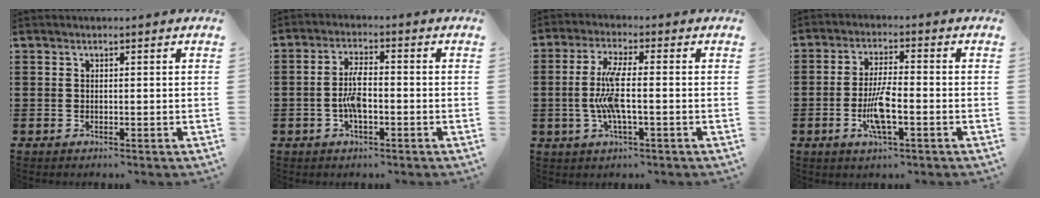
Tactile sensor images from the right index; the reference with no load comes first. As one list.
[{"total": 4.9, "force": [-1.1, 1.6, 4.5], "torque": [-0.101, 0.000, -0.027]}, {"total": 6.9, "force": [-1.1, 1.3, 6.6], "torque": [-0.152, -0.014, -0.031]}, {"total": 6.2, "force": [-2.0, 1.1, 5.8], "torque": [-0.123, -0.012, -0.041]}]